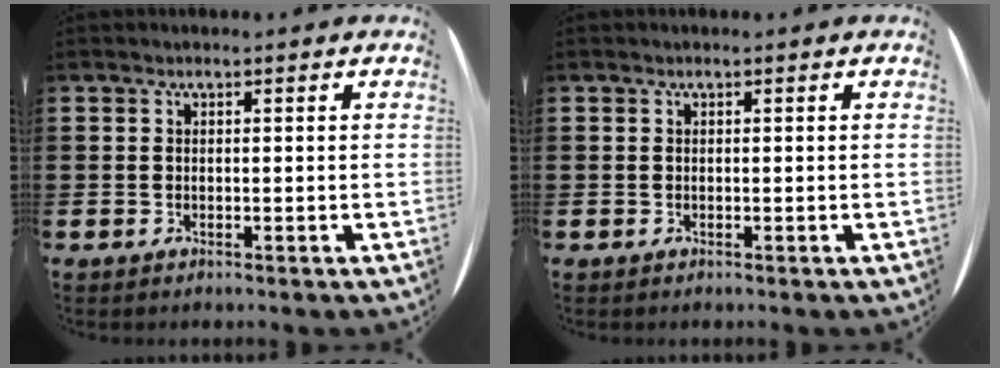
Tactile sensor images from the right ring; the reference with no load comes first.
{"total": 0.0}